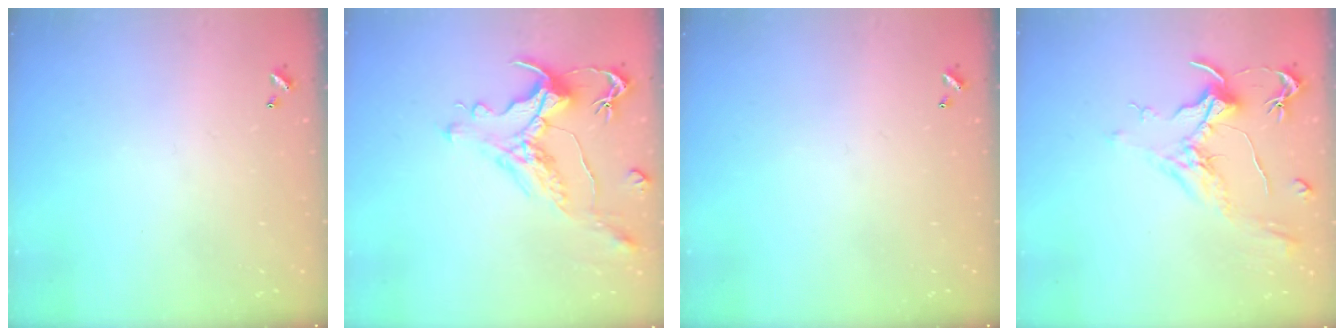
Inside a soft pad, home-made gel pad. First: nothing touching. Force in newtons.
{"total": 1.4, "press": 0.2, "slide": 1.4}
{"total": 0.0}
{"total": 2.1, "press": 2.0, "slide": 0.8}